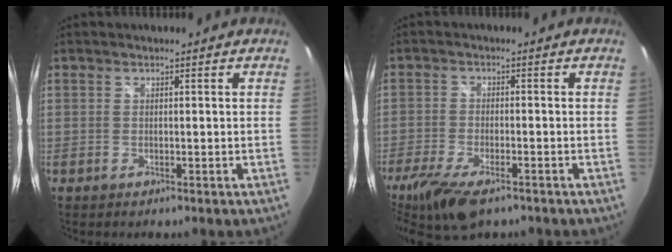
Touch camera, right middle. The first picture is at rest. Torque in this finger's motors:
{"motor_torque": [1.14, -0.99, 0.41, 0.15]}